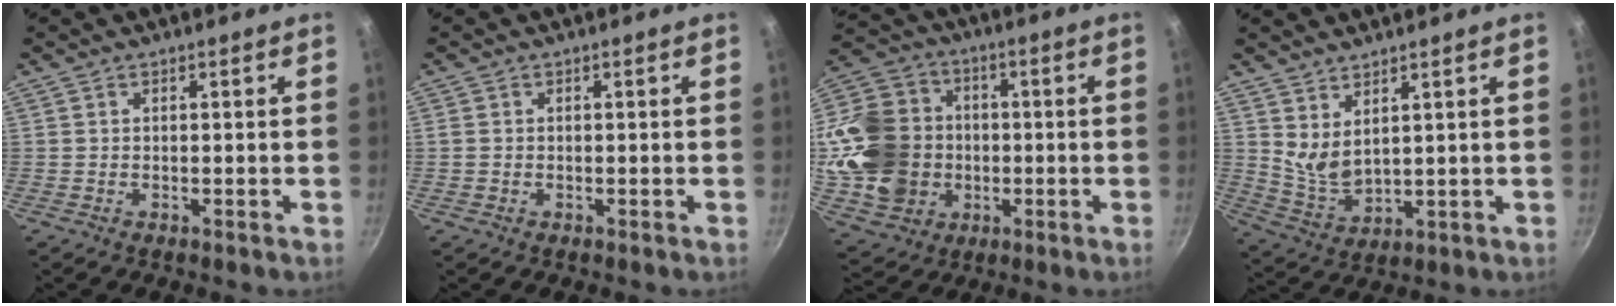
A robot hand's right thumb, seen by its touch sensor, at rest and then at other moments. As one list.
[{"total": 0.9, "force": [0.0, 0.8, 0.4], "torque": [-0.006, 0.002, 0.000]}, {"total": 20.3, "force": [-1.3, 17.3, 10.7], "torque": [-0.189, 0.031, -0.013]}, {"total": 6.0, "force": [3.6, 2.7, 3.9], "torque": [-0.066, -0.044, 0.080]}]